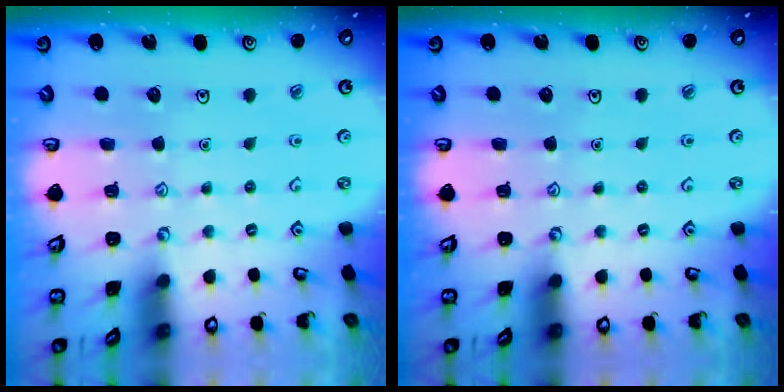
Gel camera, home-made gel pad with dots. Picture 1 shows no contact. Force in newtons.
{"total": 0.0}